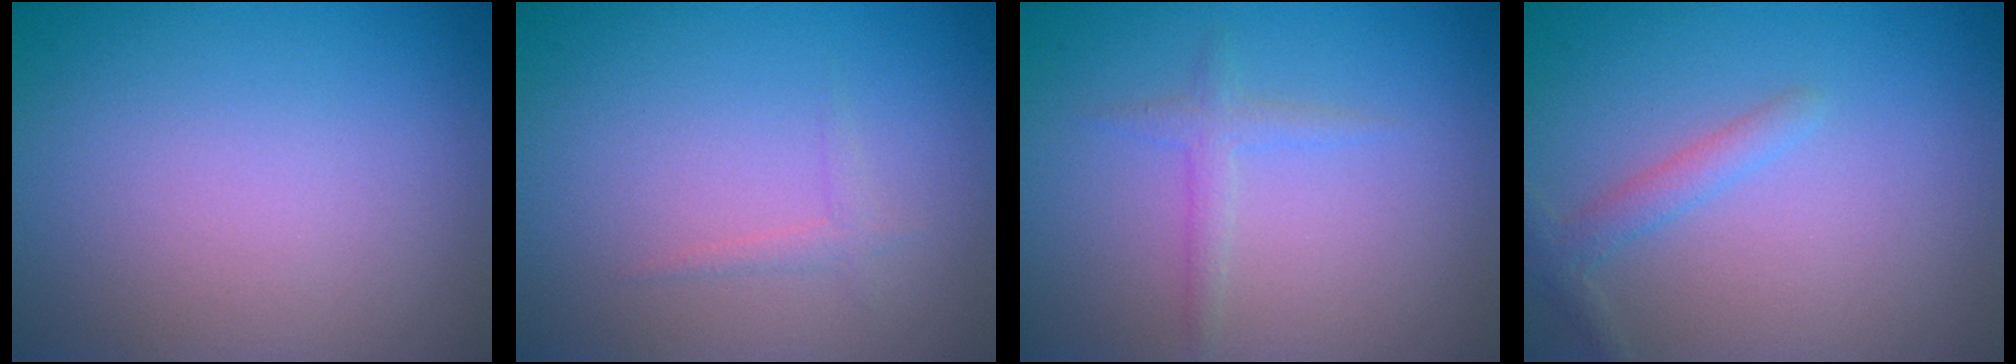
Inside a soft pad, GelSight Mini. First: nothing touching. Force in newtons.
{"total": 0.9, "press": 0.9, "slide": 0.1}
{"total": 1.4, "press": 1.4, "slide": 0.1}
{"total": 1.7, "press": 1.7, "slide": 0.1}